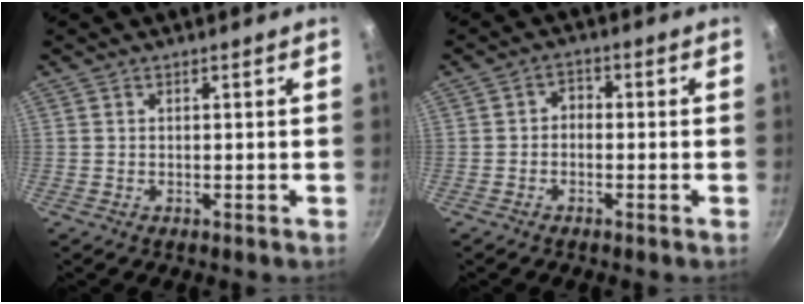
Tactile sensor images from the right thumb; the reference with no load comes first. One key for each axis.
{"total": 2.2, "fx": -0.8, "fy": 1.7, "fz": 1.2, "tx": -0.014, "ty": 0.014, "tz": -0.020}